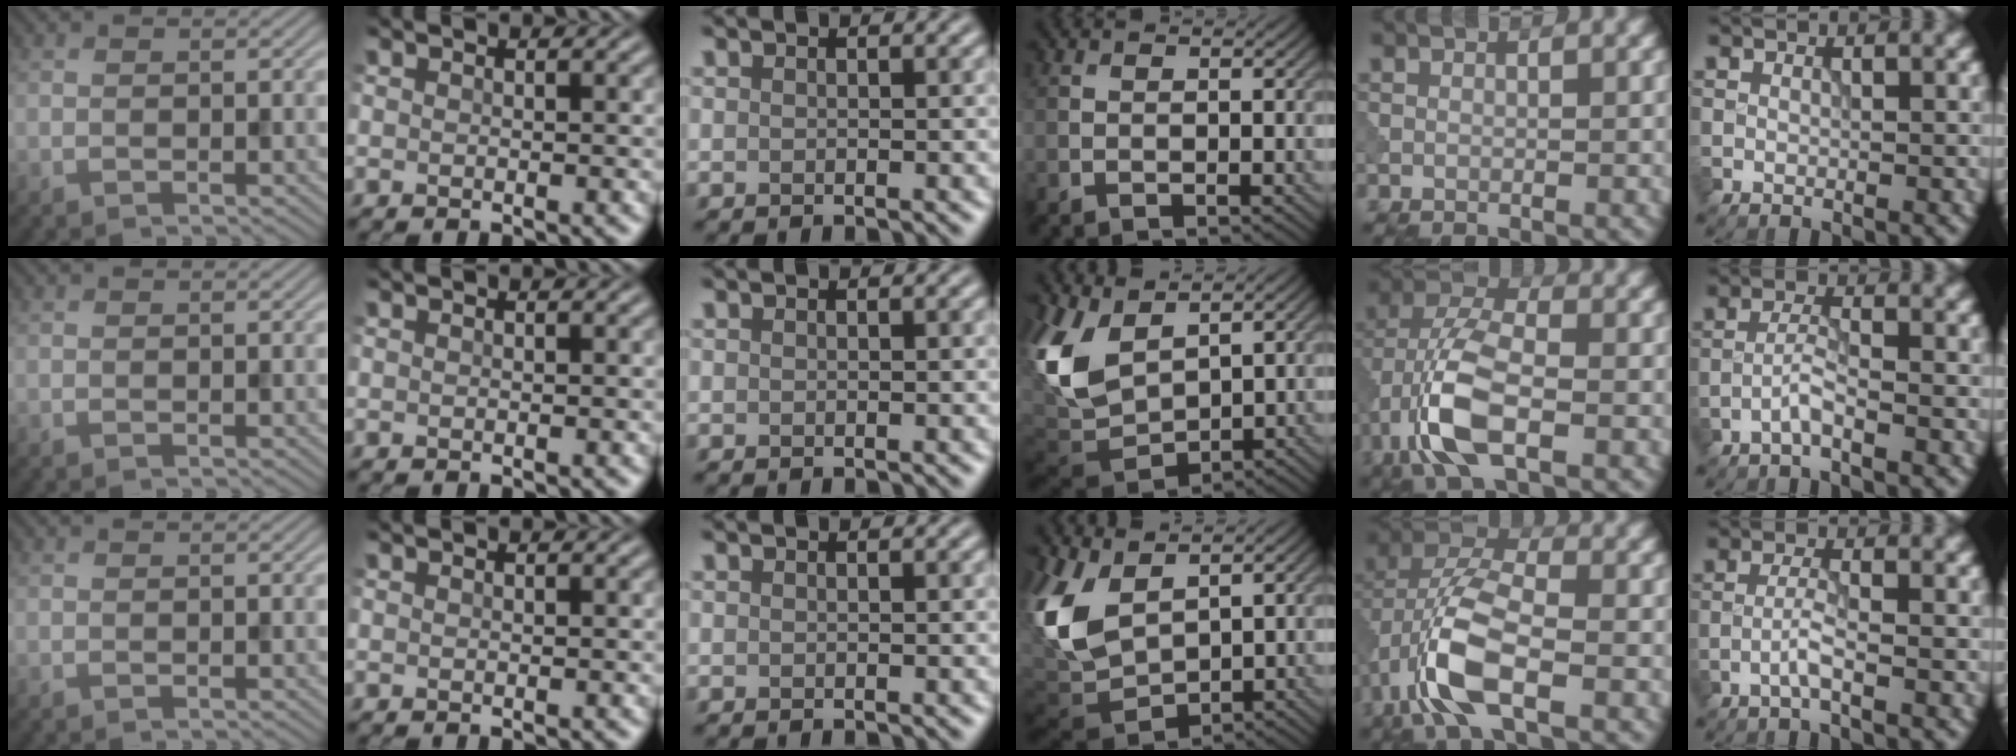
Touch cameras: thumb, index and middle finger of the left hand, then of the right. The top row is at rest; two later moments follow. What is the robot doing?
{"motion": "wipe", "object": "makeup brush"}